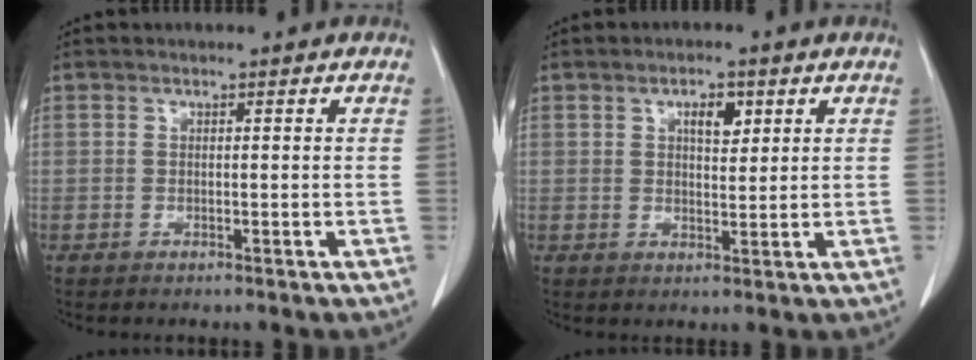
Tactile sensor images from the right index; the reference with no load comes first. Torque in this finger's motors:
{"motor_torque": [0.32, 0.05, 0.13, 0.05]}